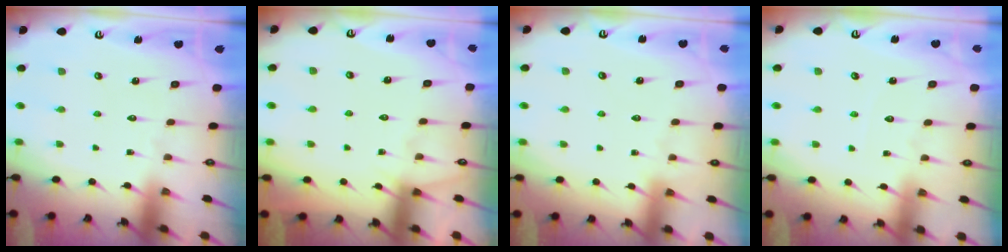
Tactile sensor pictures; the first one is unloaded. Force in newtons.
{"total": 3.8, "press": 3.7, "slide": 0.5}
{"total": 1.9, "press": 1.9, "slide": 0.4}
{"total": 2.0, "press": 2.0, "slide": 0.3}